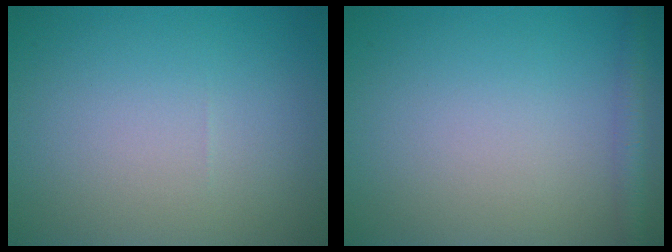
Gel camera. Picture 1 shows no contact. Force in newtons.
{"total": 1.8, "press": 1.8, "slide": 0.1}